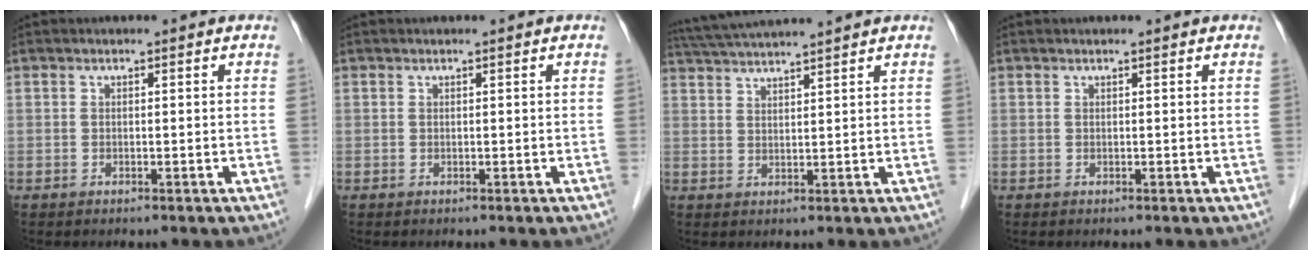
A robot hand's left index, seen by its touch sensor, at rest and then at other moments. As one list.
[{"total": 0.0}, {"total": 9.0, "force": [8.2, -1.3, 3.3], "torque": [-0.064, 0.030, 0.132]}, {"total": 0.0}]